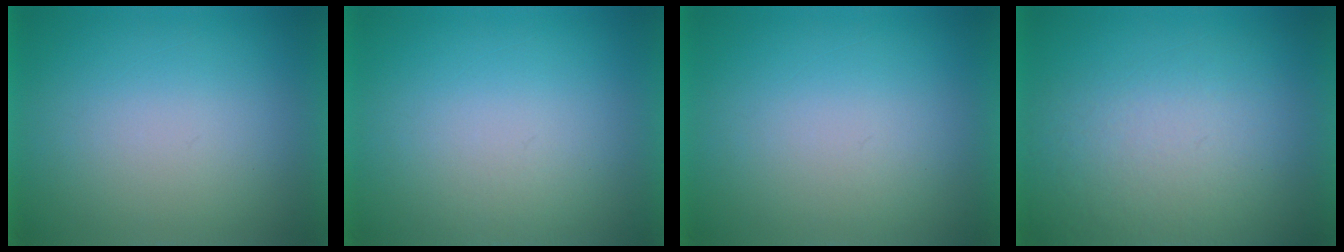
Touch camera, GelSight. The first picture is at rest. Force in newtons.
{"total": 1.2}
{"total": 1.1}
{"total": 5.8}